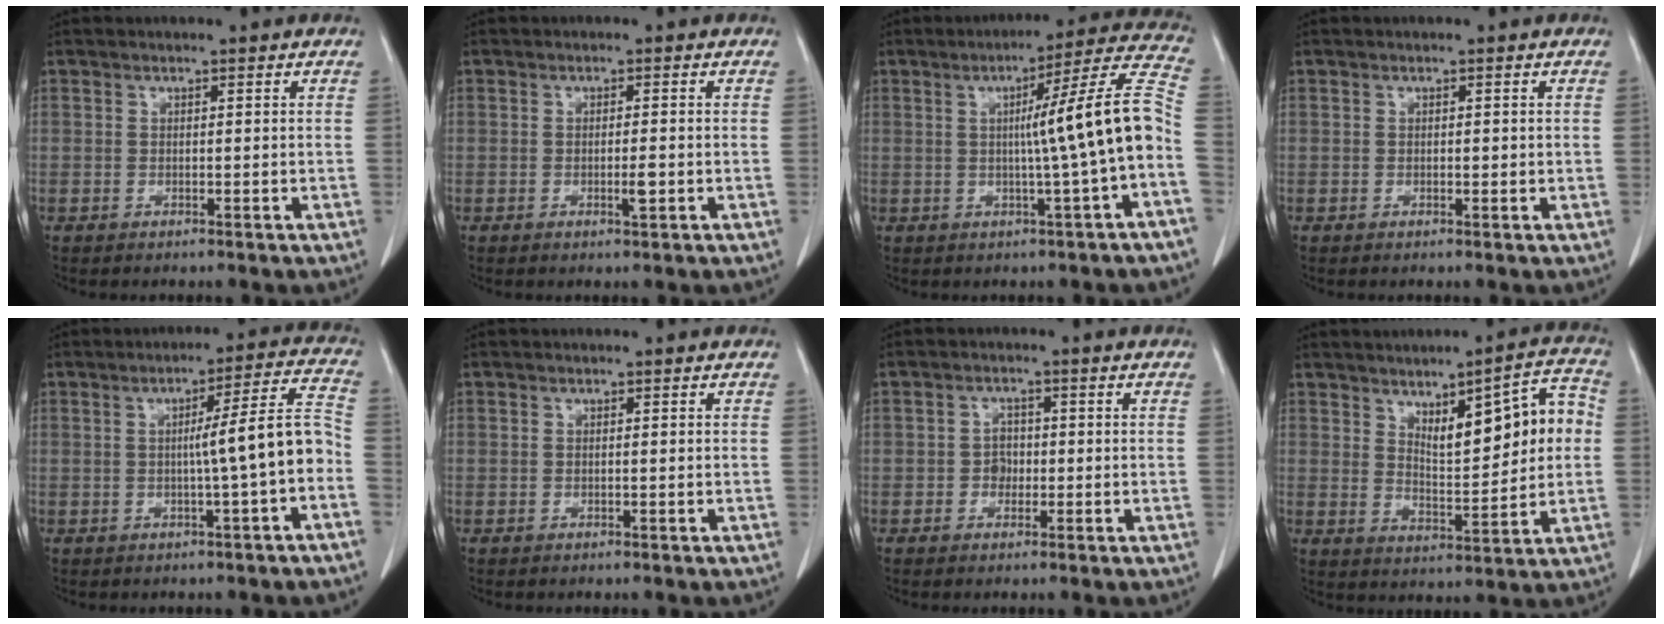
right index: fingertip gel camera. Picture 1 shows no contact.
{"total": 1.9, "force": [-0.5, 0.2, 1.8], "torque": [-0.033, -0.003, -0.008]}
{"total": 13.2, "force": [-1.1, -1.8, 13.0], "torque": [-0.173, 0.020, -0.019]}
{"total": 0.8, "force": [0.0, 0.3, 0.7], "torque": [-0.012, -0.001, 0.001]}
{"total": 8.7, "force": [-1.8, -0.7, 8.4], "torque": [-0.117, 0.021, -0.025]}
{"total": 0.0}
{"total": 2.2, "force": [-0.6, 1.8, 1.2], "torque": [-0.013, 0.007, -0.009]}
{"total": 11.6, "force": [2.6, 3.2, 10.8], "torque": [-0.149, 0.021, 0.046]}